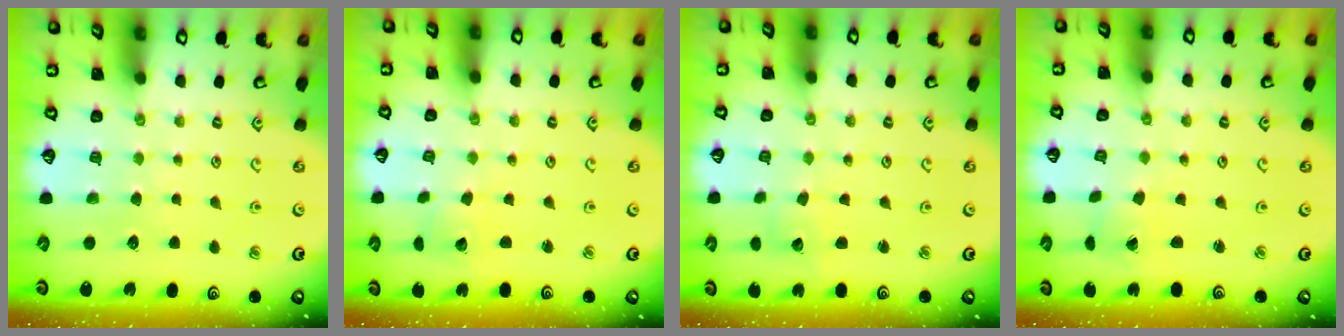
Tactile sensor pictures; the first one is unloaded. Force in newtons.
{"total": 2.8, "press": 2.8, "slide": 0.2}
{"total": 3.0, "press": 3.0, "slide": 0.3}
{"total": 1.1, "press": 1.1, "slide": 0.0}